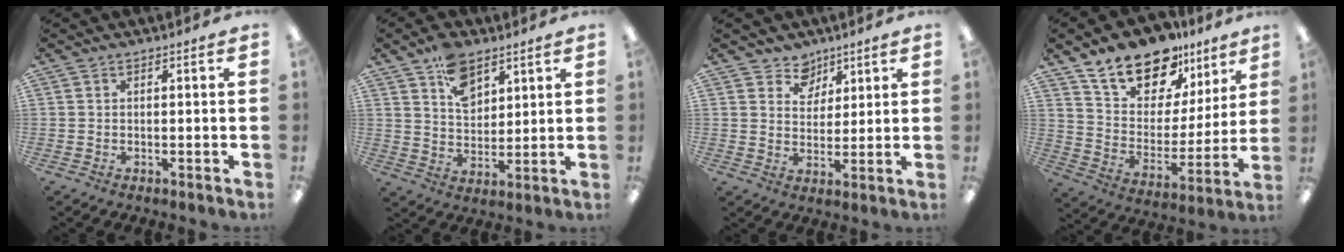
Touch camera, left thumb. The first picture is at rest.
{"total": 9.7, "force": [6.1, 6.0, 4.6], "torque": [-0.063, -0.026, 0.108]}
{"total": 6.5, "force": [4.4, 4.7, 0.3], "torque": [-0.001, -0.031, 0.080]}
{"total": 16.4, "force": [13.4, 8.1, 4.9], "torque": [-0.105, -0.095, 0.247]}